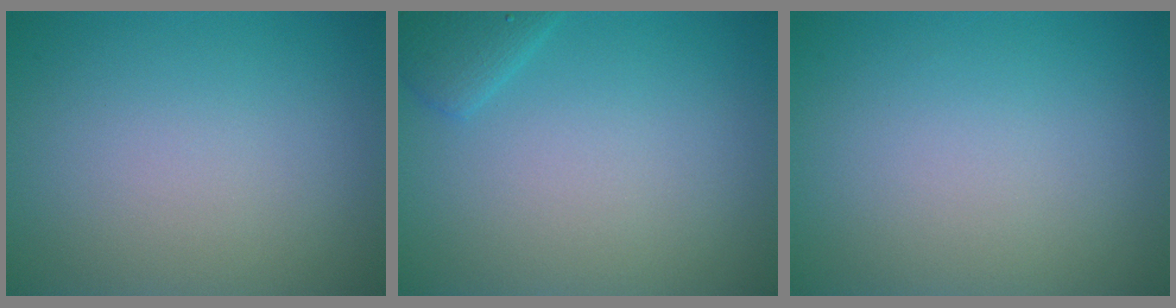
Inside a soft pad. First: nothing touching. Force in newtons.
{"total": 1.8, "press": 1.8, "slide": 0.1}
{"total": 0.0}